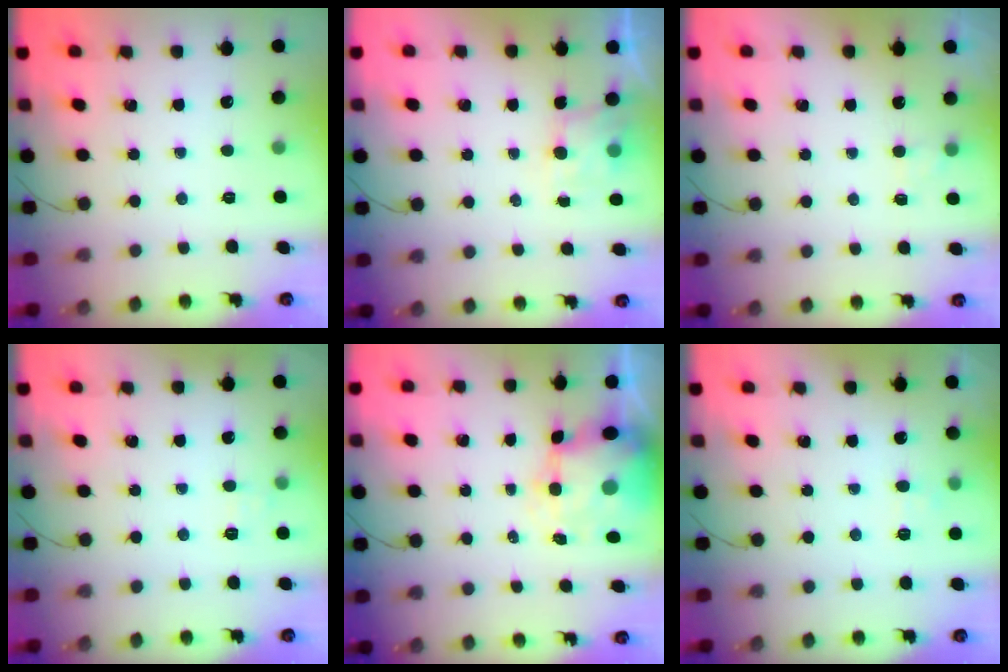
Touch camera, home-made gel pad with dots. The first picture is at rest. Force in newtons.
{"total": 4.7, "press": 4.6, "slide": 0.7}
{"total": 2.0, "press": 1.4, "slide": 1.4}
{"total": 5.6, "press": 5.4, "slide": 1.5}
{"total": 8.6, "press": 8.3, "slide": 1.9}
{"total": 3.9, "press": 3.5, "slide": 1.8}